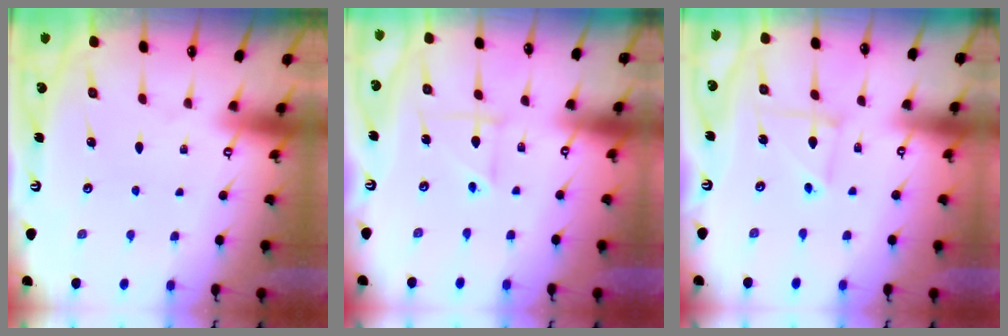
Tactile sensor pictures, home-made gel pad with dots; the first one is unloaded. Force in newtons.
{"total": 3.3, "press": 3.3, "slide": 0.3}
{"total": 4.6, "press": 4.6, "slide": 0.5}